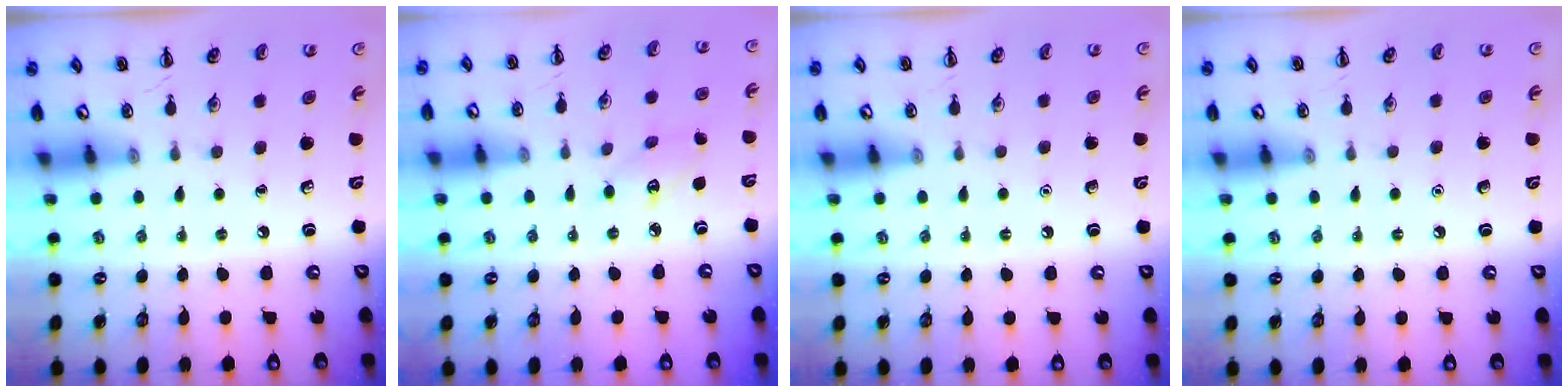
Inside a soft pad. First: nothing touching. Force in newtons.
{"total": 3.4, "press": 3.3, "slide": 0.9}
{"total": 1.6, "press": 1.6, "slide": 0.1}
{"total": 1.6, "press": 1.6, "slide": 0.1}